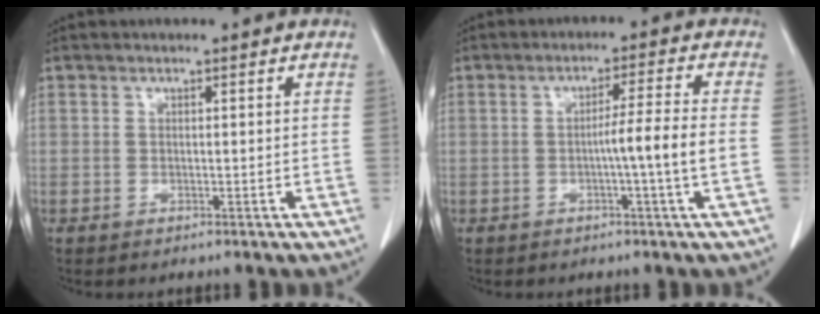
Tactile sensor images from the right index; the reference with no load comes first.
{"total": 5.8, "force": [-1.3, -1.4, 5.5], "torque": [-0.084, 0.001, -0.022]}